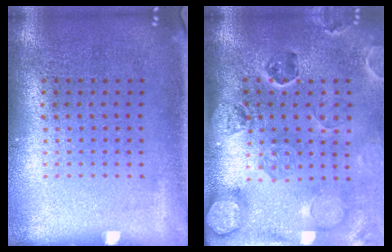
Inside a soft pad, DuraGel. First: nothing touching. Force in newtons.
{"total": 2.8, "press": 2.7, "slide": 0.7}